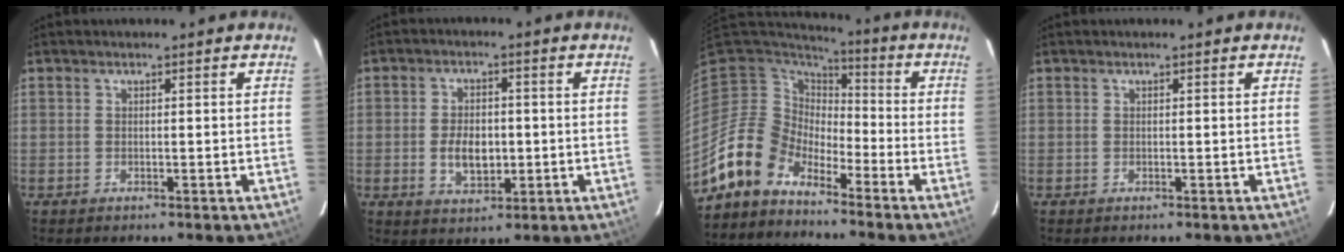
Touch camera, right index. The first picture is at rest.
{"total": 6.7, "force": [-1.0, 4.2, 5.1], "torque": [-0.099, -0.001, -0.010]}
{"total": 9.7, "force": [-8.2, 5.2, 0.6], "torque": [-0.028, 0.028, -0.164]}
{"total": 0.0}